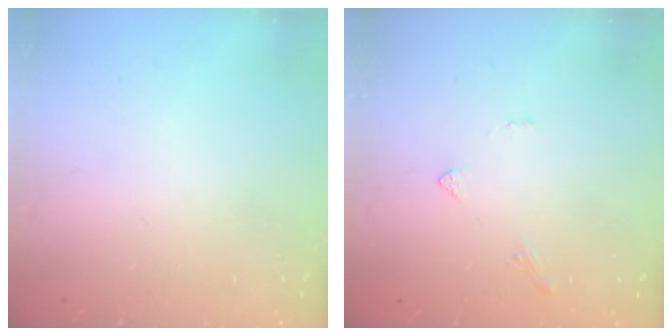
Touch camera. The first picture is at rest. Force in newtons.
{"total": 1.6, "press": 1.5, "slide": 0.5}